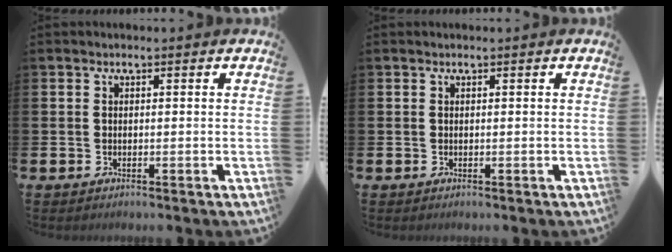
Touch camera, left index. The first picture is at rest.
{"total": 0.0}